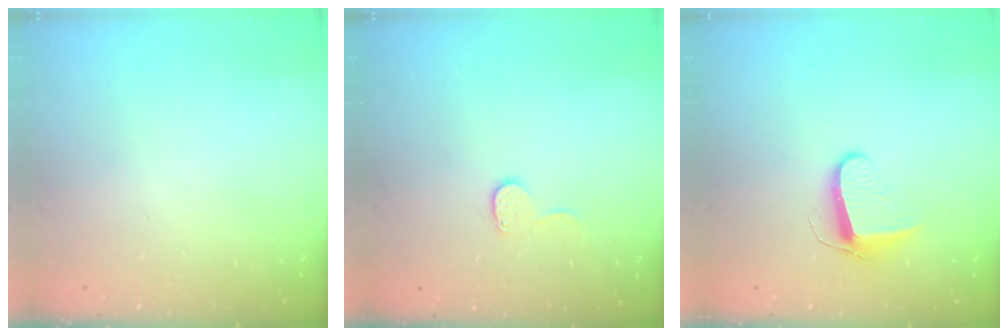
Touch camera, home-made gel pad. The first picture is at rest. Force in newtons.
{"total": 7.1, "press": 7.1, "slide": 0.4}
{"total": 8.1, "press": 8.1, "slide": 0.9}